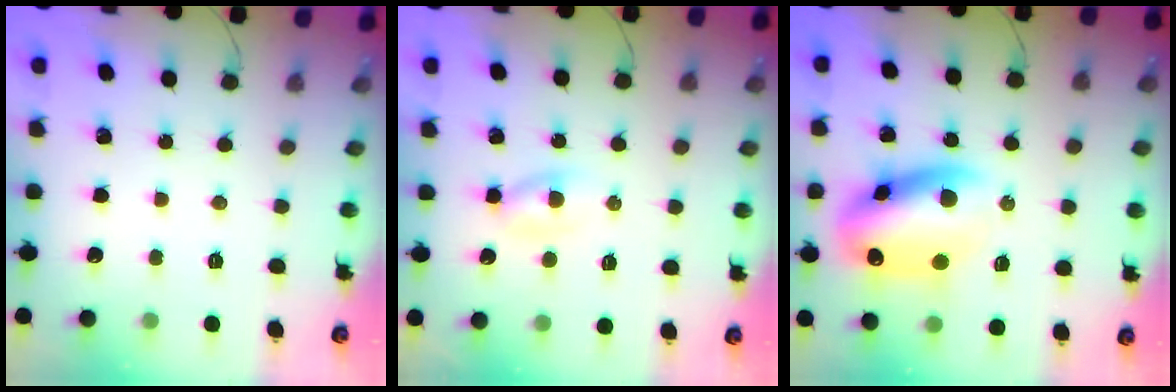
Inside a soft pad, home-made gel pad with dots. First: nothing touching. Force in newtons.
{"total": 2.3, "press": 2.1, "slide": 0.9}
{"total": 13.9, "press": 13.7, "slide": 2.5}